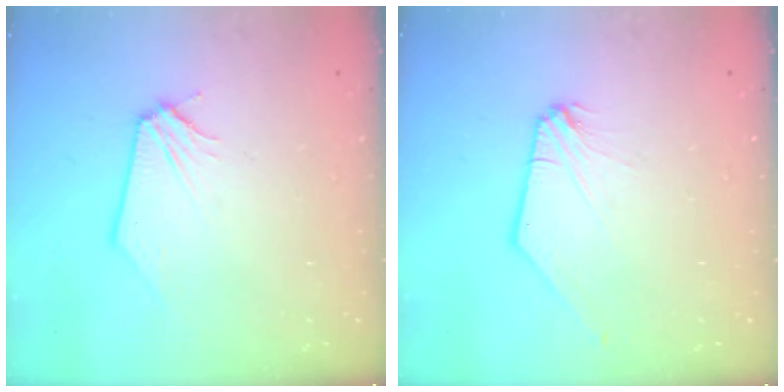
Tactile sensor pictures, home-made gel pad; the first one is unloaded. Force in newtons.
{"total": 0.6, "press": 0.5, "slide": 0.1}